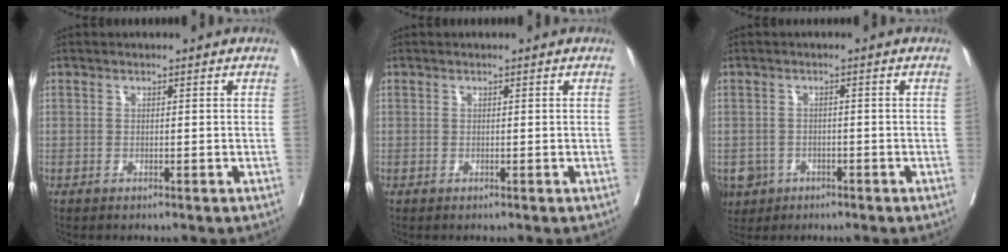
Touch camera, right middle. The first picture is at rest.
{"total": 0.0}
{"total": 4.7, "force": [-2.5, 3.9, 0.9], "torque": [-0.018, 0.004, -0.038]}